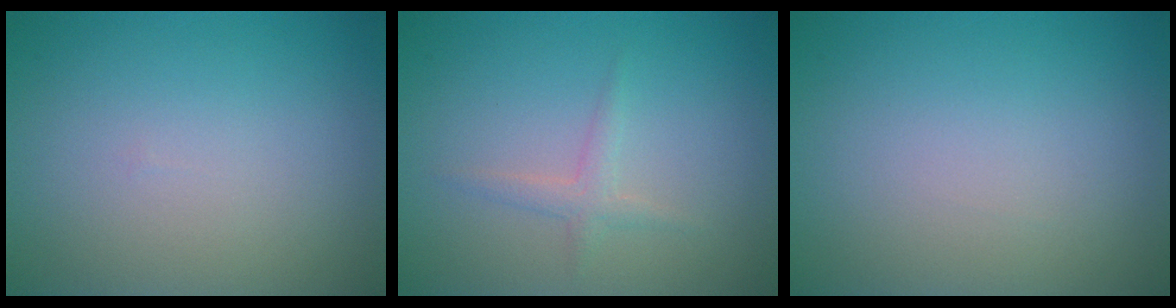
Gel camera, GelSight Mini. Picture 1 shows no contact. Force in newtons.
{"total": 1.3, "press": 1.3, "slide": 0.0}
{"total": 0.0}